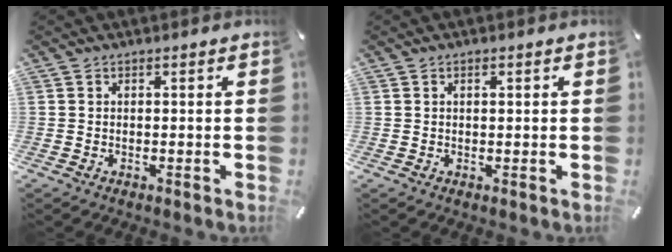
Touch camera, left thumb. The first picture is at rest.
{"total": 1.1, "force": [0.4, 0.5, 0.9], "torque": [-0.018, 0.003, 0.005]}